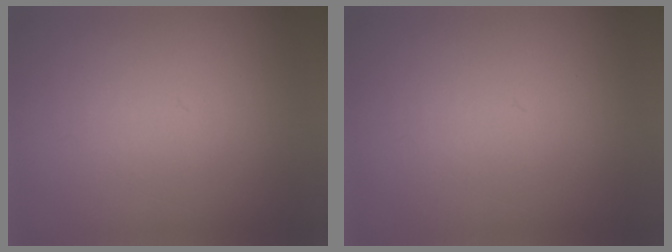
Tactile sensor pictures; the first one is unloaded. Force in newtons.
{"total": 0.0}